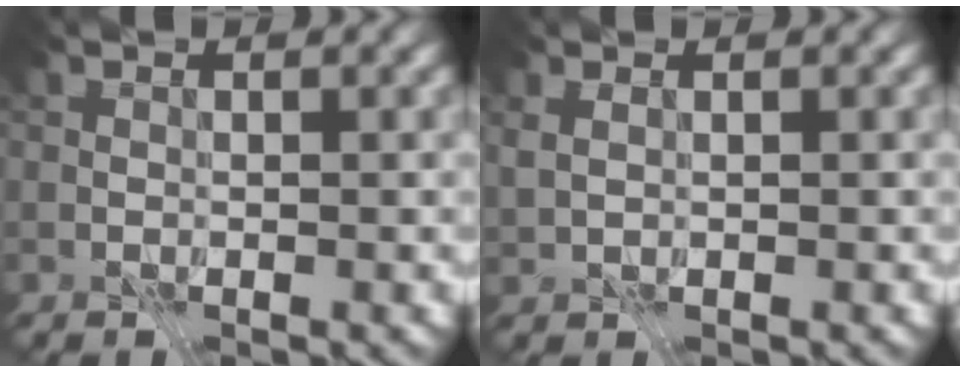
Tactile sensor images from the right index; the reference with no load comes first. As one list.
[{"total": 1.0, "force": [0.5, 0.5, 0.7], "torque": [-0.018, 0.002, 0.013]}]